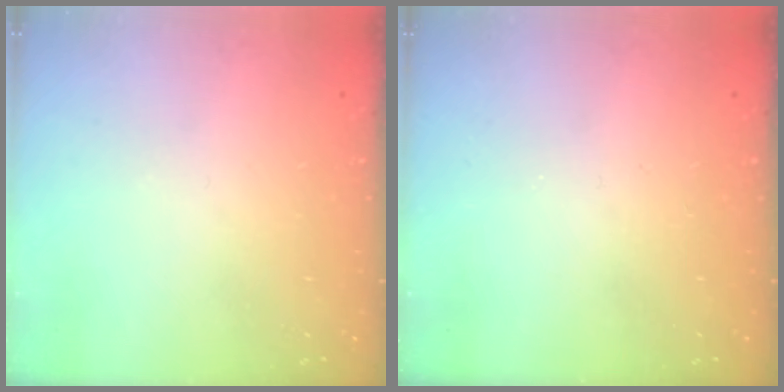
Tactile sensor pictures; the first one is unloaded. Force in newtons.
{"total": 0.0}